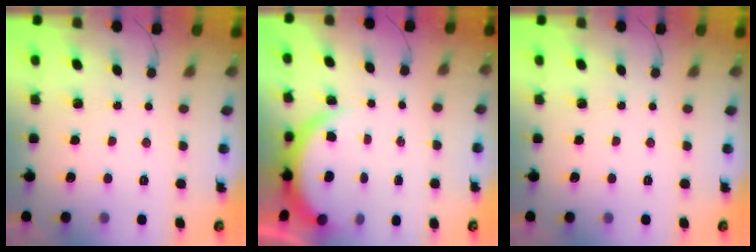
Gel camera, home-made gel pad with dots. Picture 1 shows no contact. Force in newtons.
{"total": 3.9, "press": 3.9, "slide": 0.2}
{"total": 0.0}